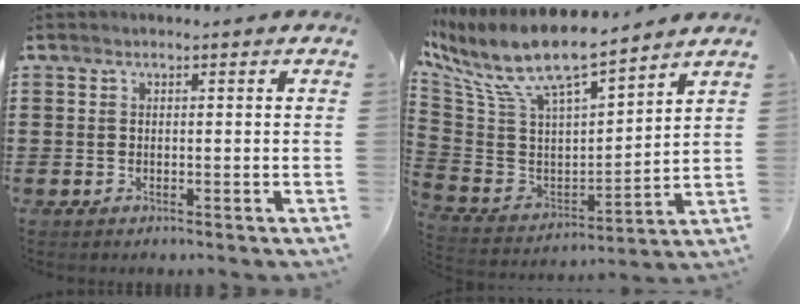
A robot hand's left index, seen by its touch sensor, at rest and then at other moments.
{"total": 11.3, "force": [8.5, 2.9, 6.9], "torque": [-0.174, -0.061, 0.145]}